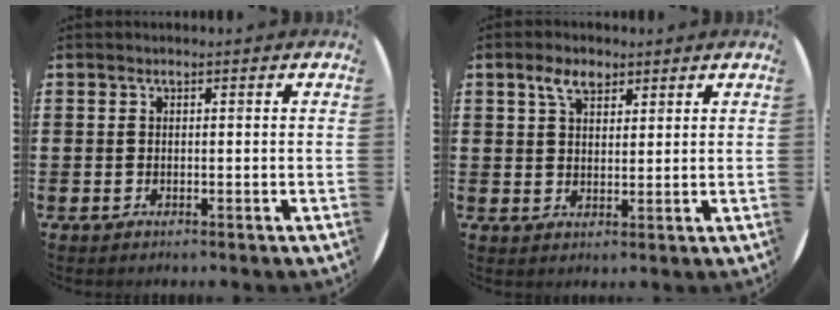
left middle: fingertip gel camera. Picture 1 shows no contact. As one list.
[{"total": 3.9, "force": [2.8, 2.0, 2.0], "torque": [-0.037, 0.005, 0.049]}]